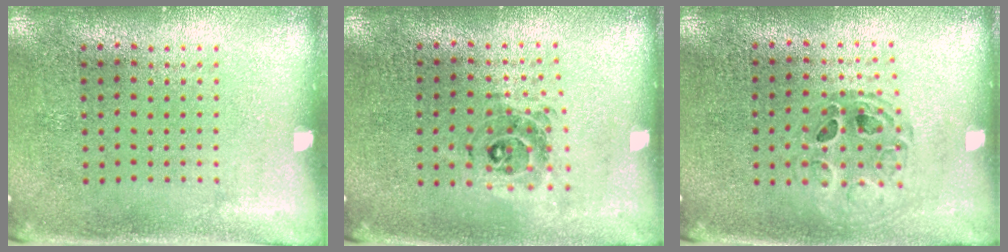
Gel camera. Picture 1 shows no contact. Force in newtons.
{"total": 0.8, "press": 0.8, "slide": 0.1}
{"total": 0.8, "press": 0.8, "slide": 0.1}